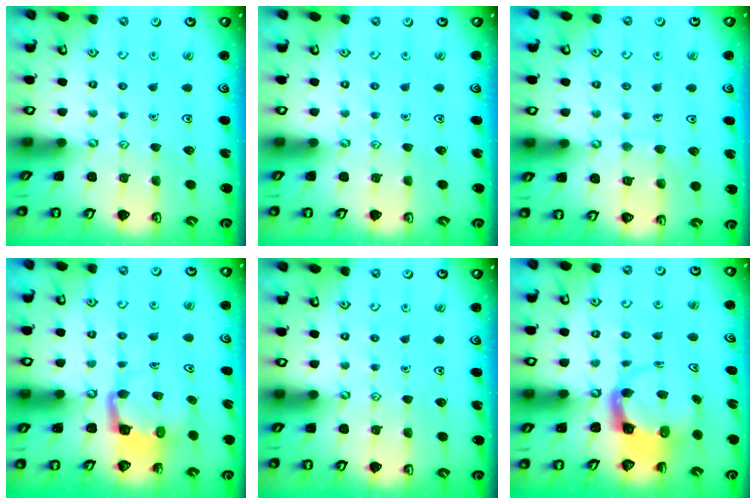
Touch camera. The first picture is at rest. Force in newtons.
{"total": 0.0}
{"total": 5.8, "press": 5.8, "slide": 0.3}
{"total": 4.8, "press": 4.8, "slide": 0.5}
{"total": 0.0}
{"total": 3.7, "press": 3.7, "slide": 0.5}